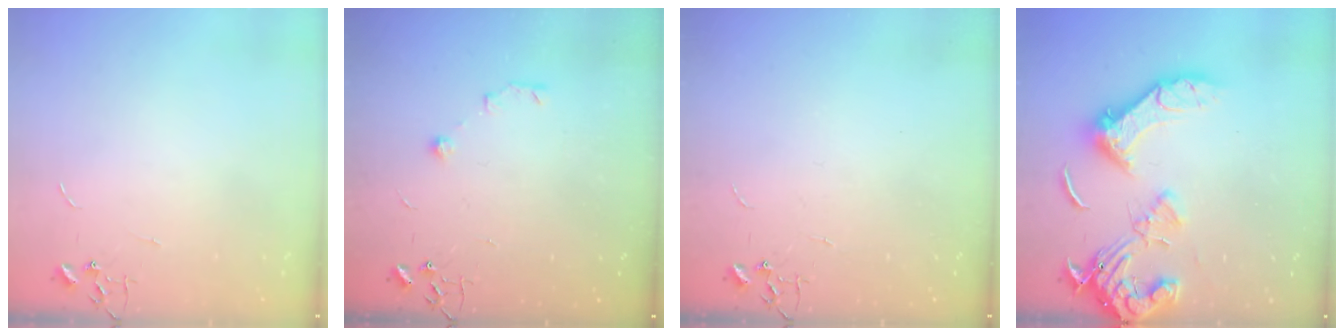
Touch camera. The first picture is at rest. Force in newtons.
{"total": 7.3, "press": 7.2, "slide": 1.4}
{"total": 0.0}
{"total": 17.6, "press": 17.6, "slide": 1.5}